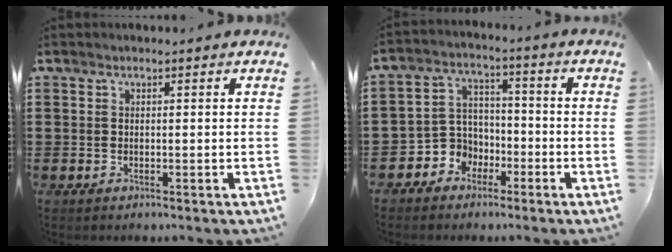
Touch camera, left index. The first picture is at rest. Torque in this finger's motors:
{"motor_torque": [0.53, 0.53, 0.18, 0.02]}